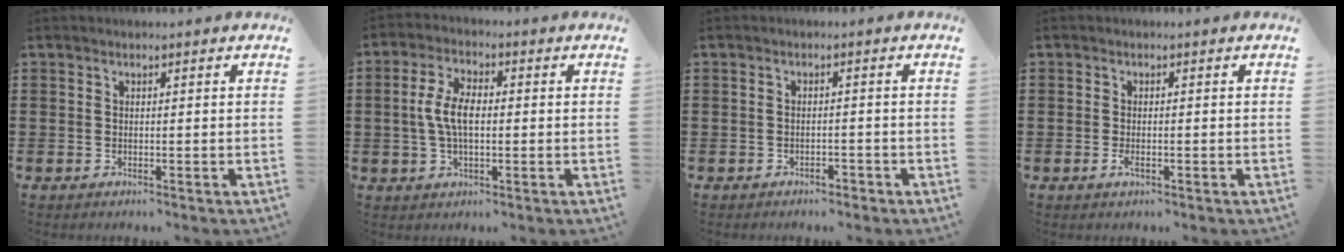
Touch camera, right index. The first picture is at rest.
{"total": 6.1, "force": [0.0, 2.8, 5.5], "torque": [-0.131, -0.001, -0.010]}
{"total": 1.4, "force": [-1.4, 0.3, 0.3], "torque": [-0.011, -0.002, -0.029]}
{"total": 1.4, "force": [-0.6, 0.4, 1.2], "torque": [-0.033, -0.007, -0.012]}